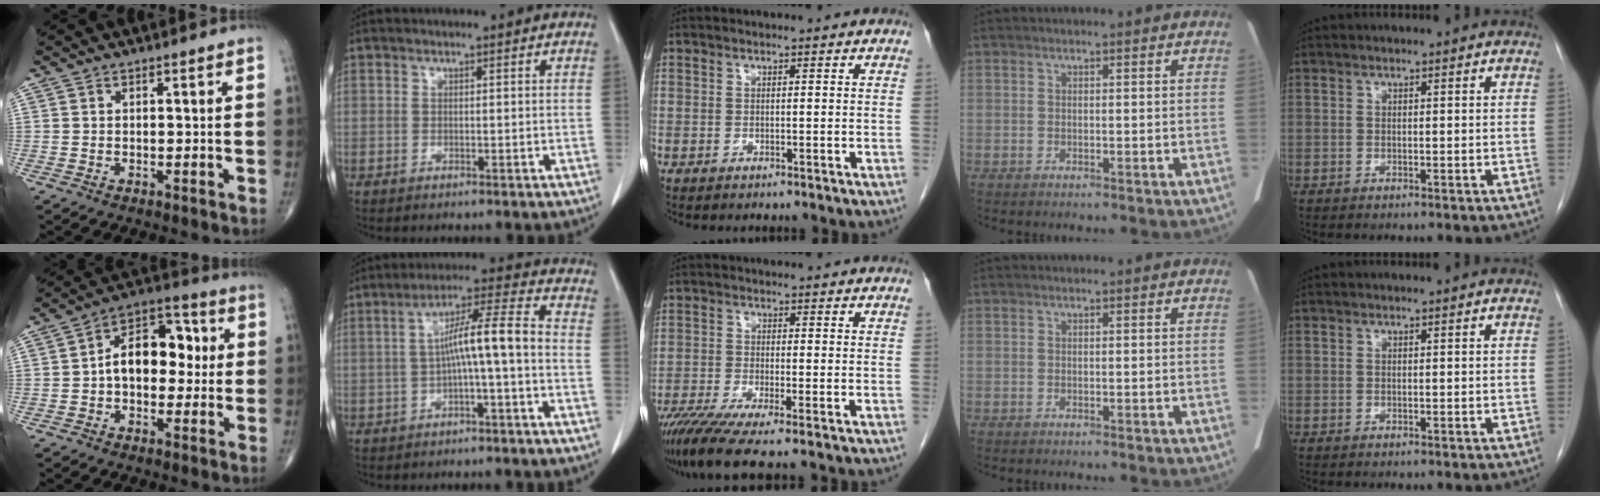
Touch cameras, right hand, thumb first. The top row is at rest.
{"thumb": {"total": 12.7, "force": [0.6, 8.1, 9.7], "torque": [-0.119, 0.036, -0.002]}, "index": {"total": 8.4, "force": [-1.3, 0.1, 8.3], "torque": [-0.141, 0.030, -0.022]}, "middle": {"total": 7.6, "force": [-5.8, -0.4, 5.0], "torque": [-0.088, -0.024, -0.101]}}